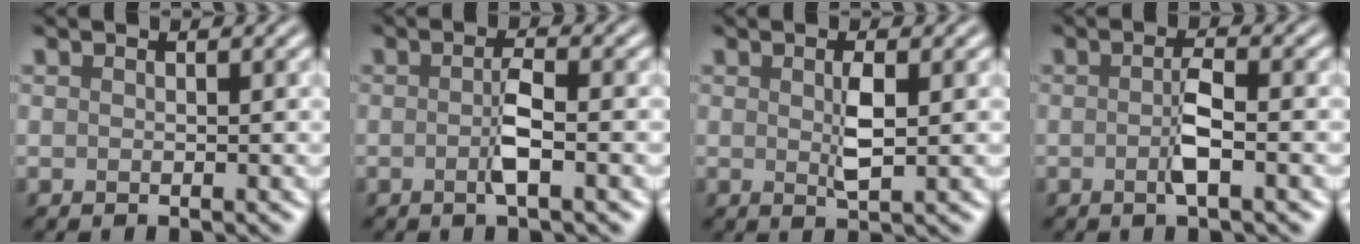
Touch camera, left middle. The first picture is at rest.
{"total": 2.2, "force": [-0.4, 0.3, 2.2], "torque": [-0.042, 0.000, -0.012]}
{"total": 2.1, "force": [0.4, 0.6, 2.0], "torque": [-0.044, -0.003, 0.006]}
{"total": 2.3, "force": [-0.4, 0.4, 2.2], "torque": [-0.043, -0.001, -0.012]}